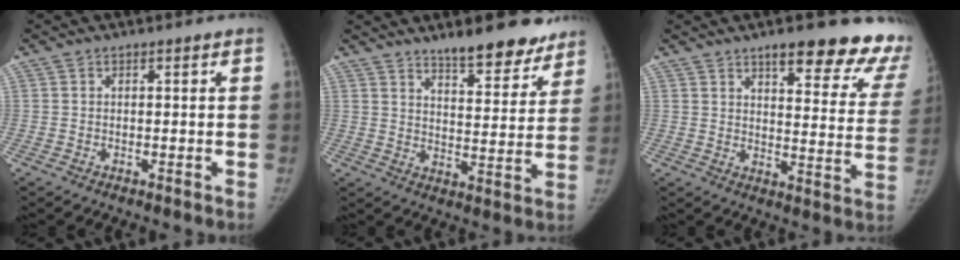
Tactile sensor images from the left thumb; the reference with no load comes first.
{"total": 13.0, "force": [10.1, 4.2, 7.0], "torque": [-0.052, -0.064, 0.148]}
{"total": 20.9, "force": [15.9, 6.0, 12.2], "torque": [-0.107, -0.078, 0.182]}